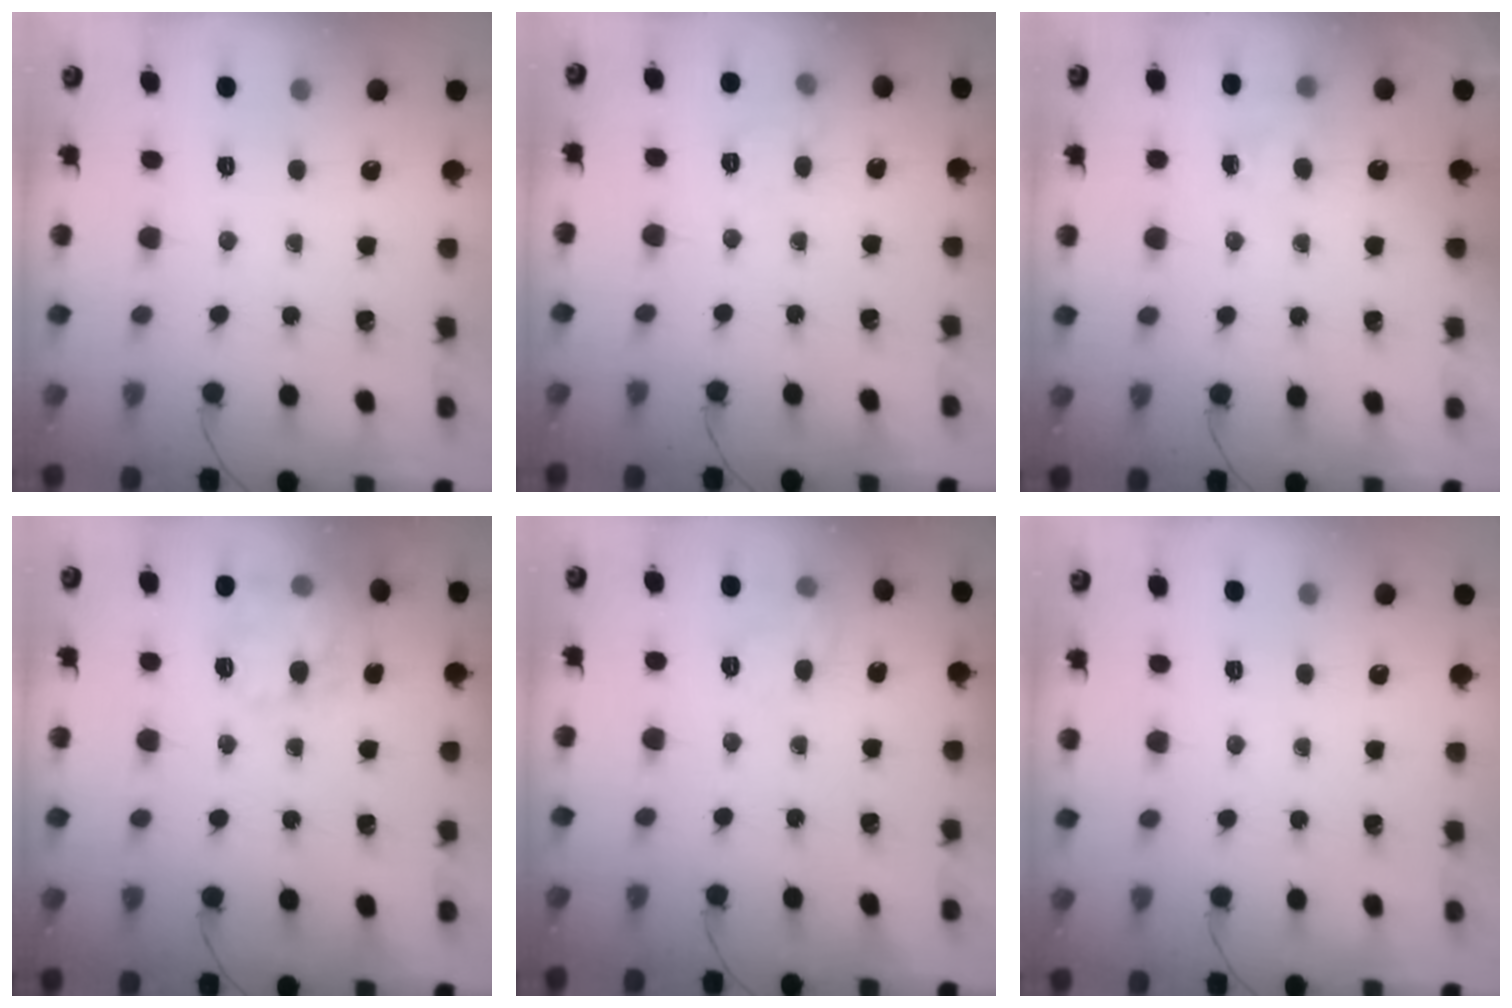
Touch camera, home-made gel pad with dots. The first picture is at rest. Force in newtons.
{"total": 6.6, "press": 6.5, "slide": 1.3}
{"total": 5.2, "press": 5.0, "slide": 1.4}
{"total": 15.1, "press": 15.0, "slide": 1.2}
{"total": 8.2, "press": 8.2, "slide": 0.6}
{"total": 0.0}